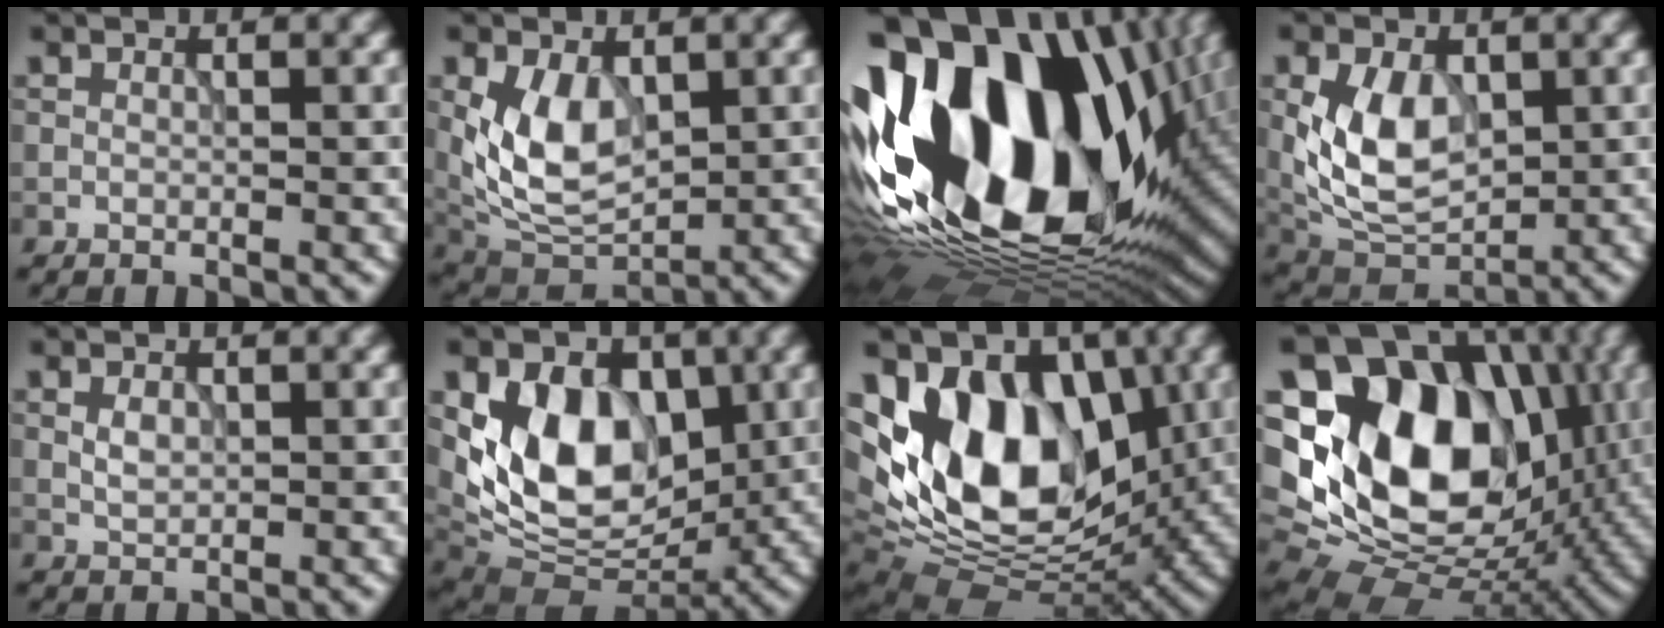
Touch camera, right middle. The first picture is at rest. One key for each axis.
{"total": 5.9, "fx": 0.8, "fy": 3.7, "fz": 4.6, "tx": -0.094, "ty": -0.012, "tz": 0.019}
{"total": 21.5, "fx": 1.0, "fy": 13.7, "fz": 16.6, "tx": -0.336, "ty": 0.006, "tz": 0.009}
{"total": 6.9, "fx": 0.5, "fy": 4.5, "fz": 5.3, "tx": -0.108, "ty": -0.007, "tz": 0.007}
{"total": 1.4, "fx": 0.1, "fy": 0.9, "fz": 1.0, "tx": -0.024, "ty": -0.002, "tz": 0.004}
{"total": 9.3, "fx": 1.3, "fy": 6.3, "fz": 6.7, "tx": -0.111, "ty": -0.014, "tz": 0.017}
{"total": 13.4, "fx": 1.2, "fy": 8.8, "fz": 10.1, "tx": -0.158, "ty": -0.006, "tz": 0.006}
{"total": 18.1, "fx": 2.3, "fy": 13.3, "fz": 12.1, "tx": -0.218, "ty": -0.001, "tz": 0.039}